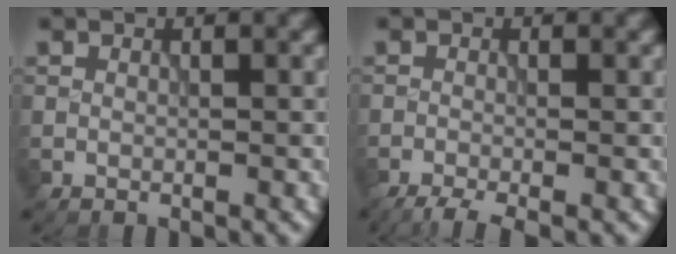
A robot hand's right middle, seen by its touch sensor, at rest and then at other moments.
{"total": 3.0, "force": [-2.3, 0.5, 1.8], "torque": [-0.032, -0.007, -0.050]}